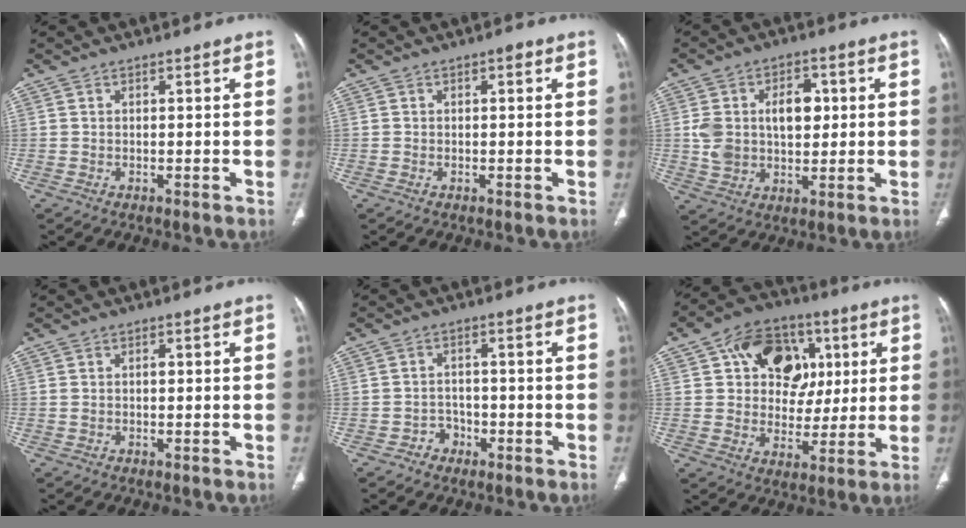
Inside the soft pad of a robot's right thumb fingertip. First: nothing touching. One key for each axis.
{"total": 1.1, "fx": 0.2, "fy": 0.5, "fz": 0.9, "tx": -0.009, "ty": 0.007, "tz": -0.001}
{"total": 11.3, "fx": 1.6, "fy": 7.7, "fz": 8.1, "tx": -0.116, "ty": 0.009, "tz": 0.038}
{"total": 1.1, "fx": 0.1, "fy": 0.7, "fz": 0.8, "tx": -0.018, "ty": 0.007, "tz": 0.005}
{"total": 2.9, "fx": -1.6, "fy": 2.4, "fz": 0.5, "tx": 0.008, "ty": 0.020, "tz": -0.031}
{"total": 16.9, "fx": 5.2, "fy": 12.4, "fz": 10.4, "tx": -0.111, "ty": 0.005, "tz": 0.081}